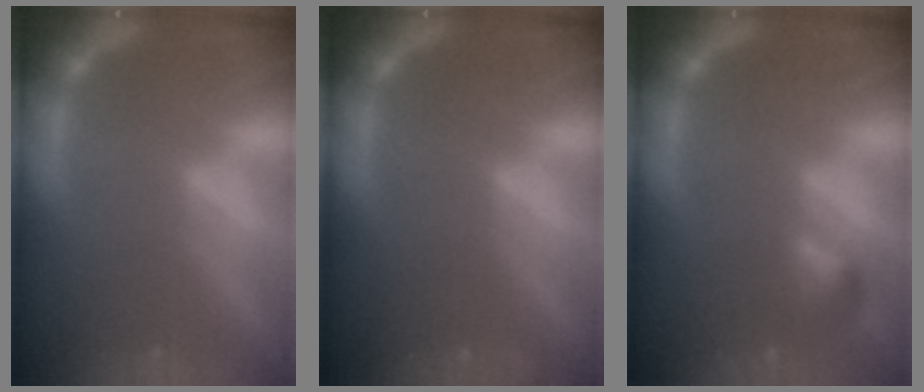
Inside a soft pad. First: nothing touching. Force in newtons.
{"total": 0.9}
{"total": 1.9}